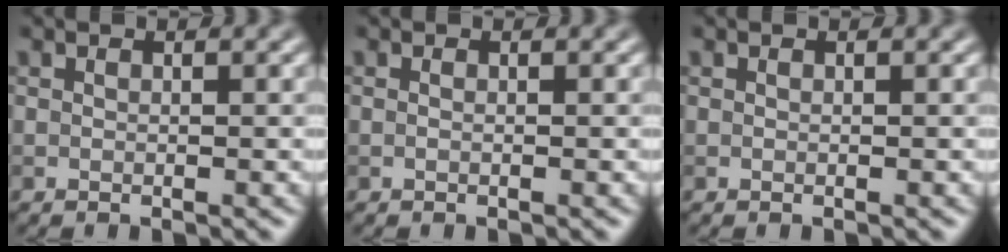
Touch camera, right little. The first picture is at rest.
{"total": 0.0}
{"total": 0.0}